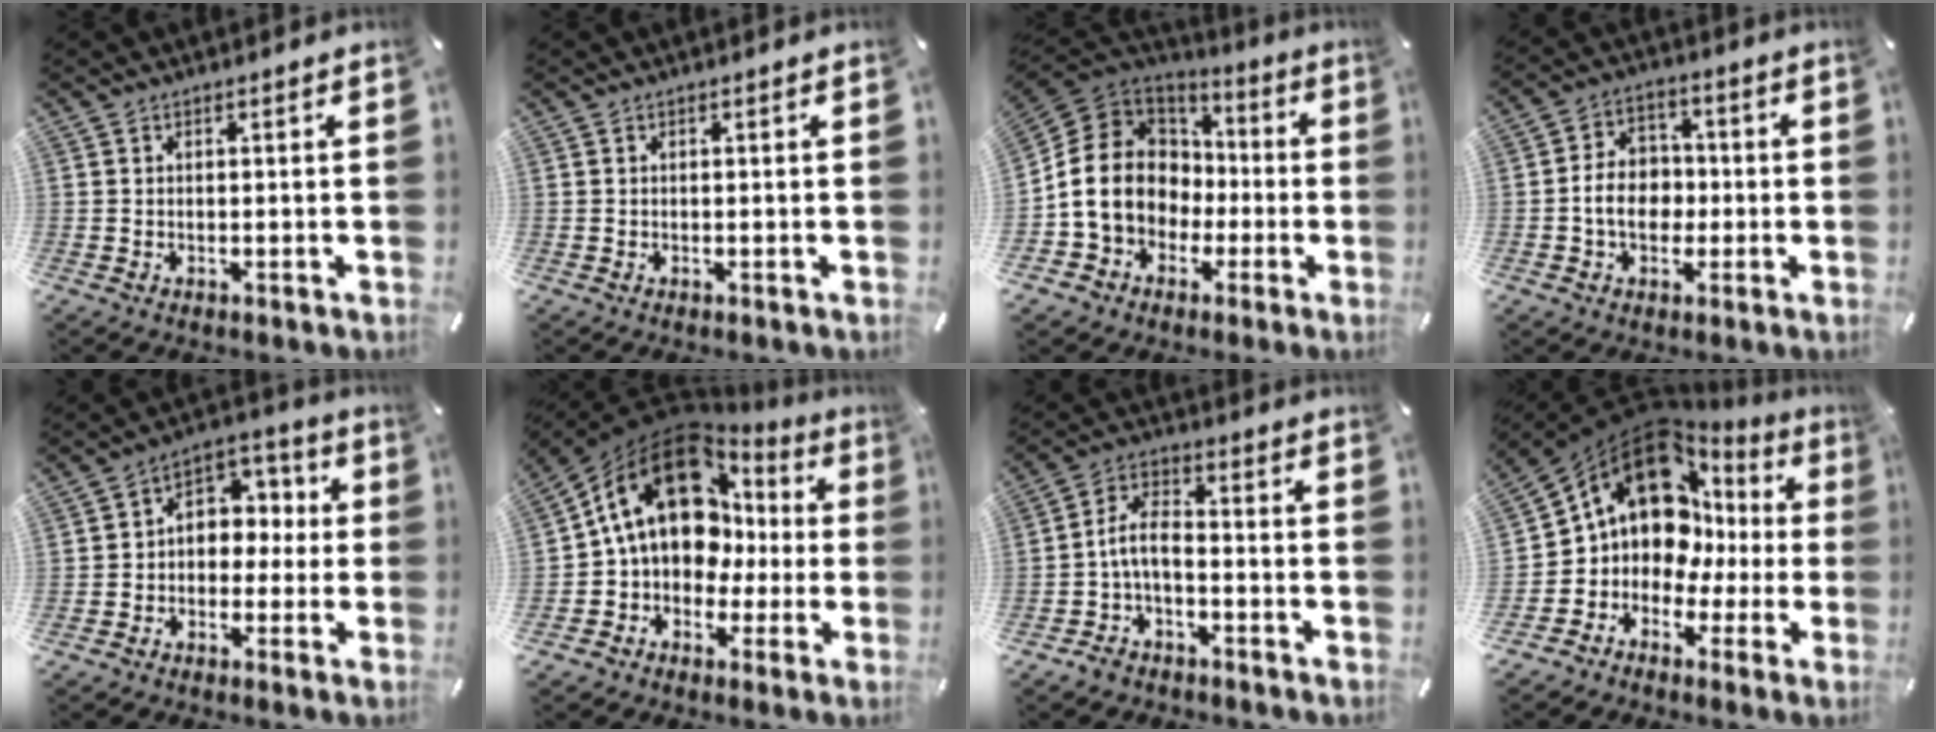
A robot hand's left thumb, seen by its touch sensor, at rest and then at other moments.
{"total": 0.0}
{"total": 15.3, "force": [-2.3, 13.5, 6.8], "torque": [-0.165, 0.014, -0.037]}
{"total": 8.6, "force": [-1.5, 6.9, 5.0], "torque": [-0.091, 0.016, -0.027]}
{"total": 6.7, "force": [-0.8, 6.3, 2.4], "torque": [-0.035, 0.009, -0.017]}
{"total": 18.7, "force": [4.6, 14.0, 11.5], "torque": [-0.196, -0.016, 0.085]}
{"total": 6.9, "force": [-2.2, 4.0, 5.2], "torque": [-0.116, 0.007, -0.047]}
{"total": 14.8, "force": [4.6, 11.8, 7.7], "torque": [-0.140, -0.046, 0.082]}